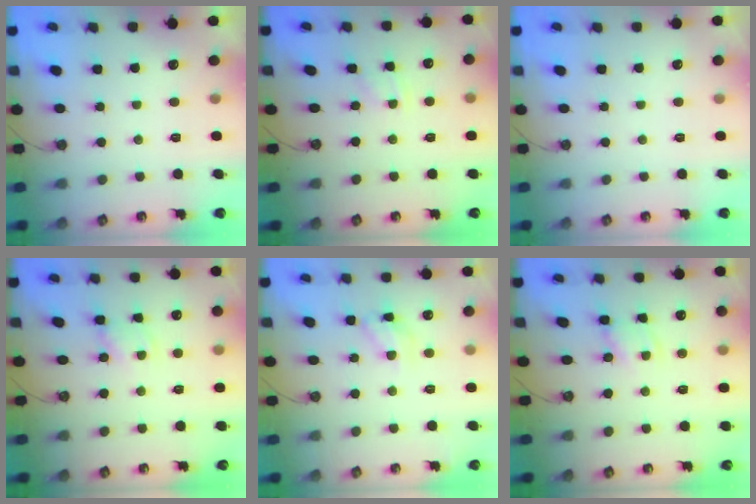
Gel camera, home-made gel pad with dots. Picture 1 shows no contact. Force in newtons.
{"total": 2.2, "press": 2.1, "slide": 0.4}
{"total": 0.0}
{"total": 1.6, "press": 1.6, "slide": 0.2}
{"total": 10.0, "press": 10.0, "slide": 0.1}
{"total": 1.9, "press": 1.9, "slide": 0.3}